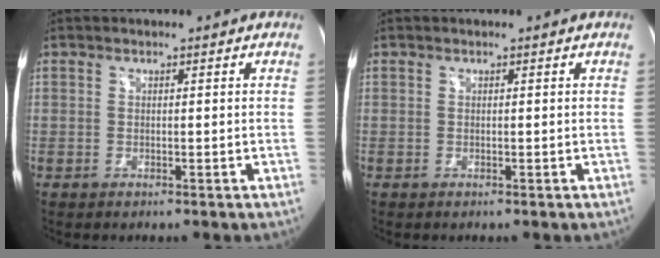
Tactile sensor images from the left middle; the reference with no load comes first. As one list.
[{"total": 0.0}]